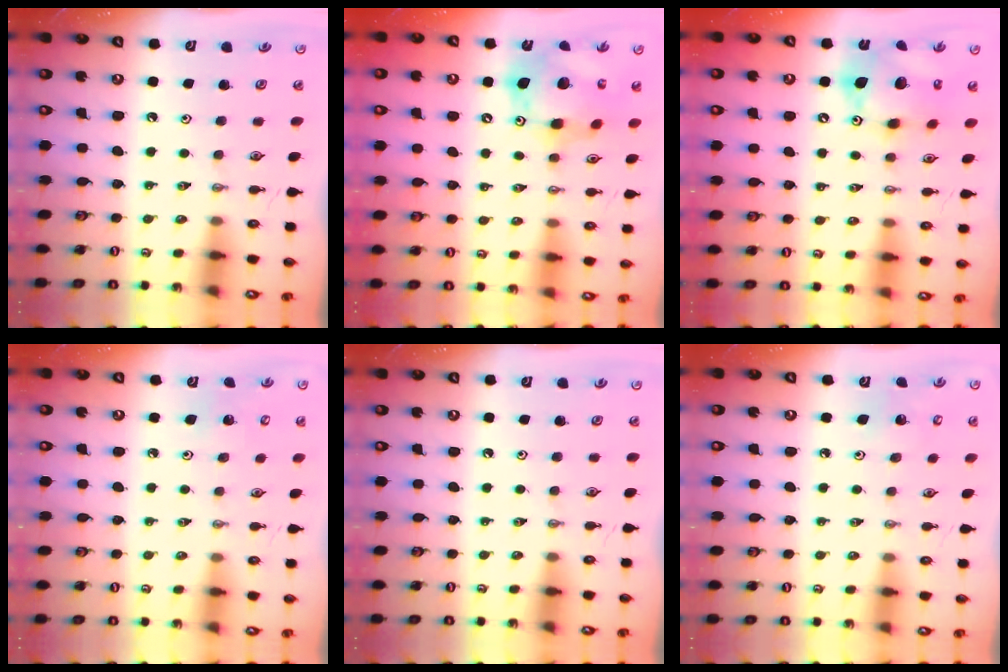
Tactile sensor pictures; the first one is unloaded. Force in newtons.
{"total": 15.7, "press": 15.6, "slide": 1.4}
{"total": 14.2, "press": 14.1, "slide": 1.5}
{"total": 3.8, "press": 3.8, "slide": 0.2}
{"total": 0.0}
{"total": 5.1, "press": 5.1, "slide": 0.4}